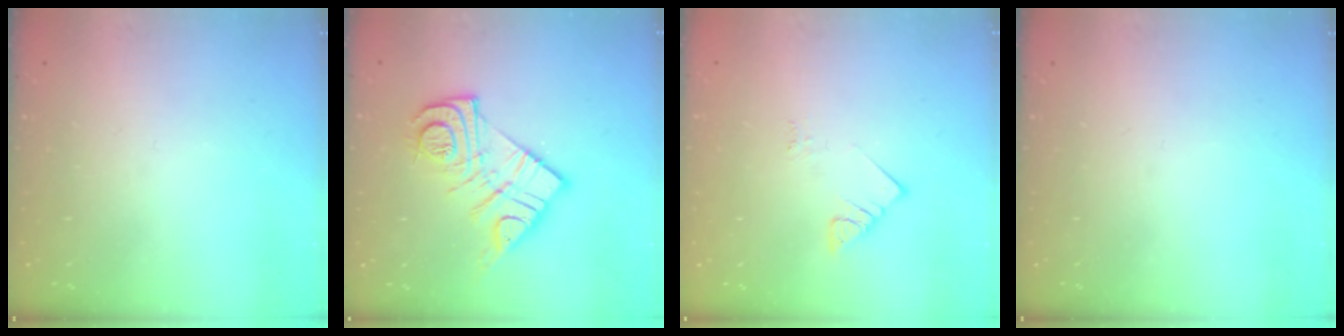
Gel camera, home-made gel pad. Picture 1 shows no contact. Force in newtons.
{"total": 14.7, "press": 14.7, "slide": 1.3}
{"total": 3.3, "press": 3.3, "slide": 0.4}
{"total": 0.0}